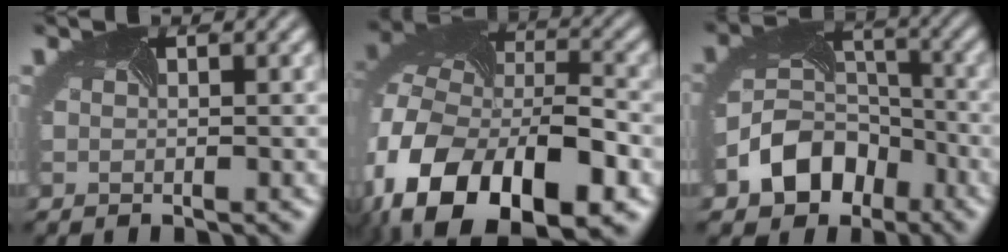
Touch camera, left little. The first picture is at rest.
{"total": 17.7, "force": [-8.5, 11.1, 10.9], "torque": [-0.250, -0.018, -0.127]}
{"total": 6.8, "force": [-3.6, 5.1, 2.5], "torque": [-0.047, 0.005, -0.076]}